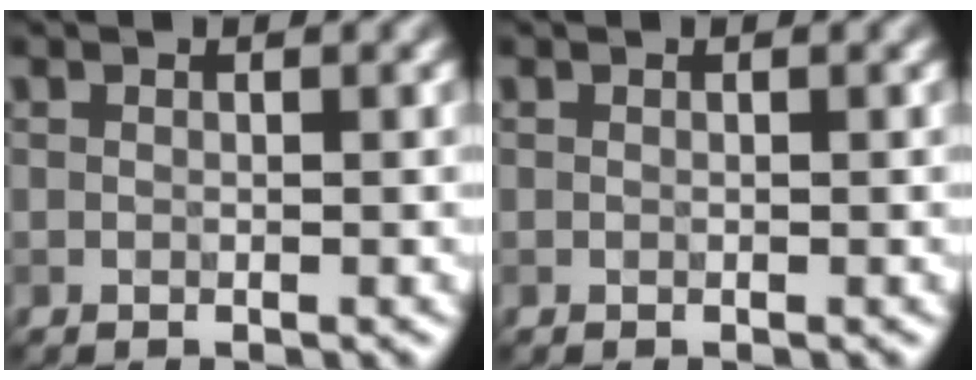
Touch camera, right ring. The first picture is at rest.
{"total": 0.0}